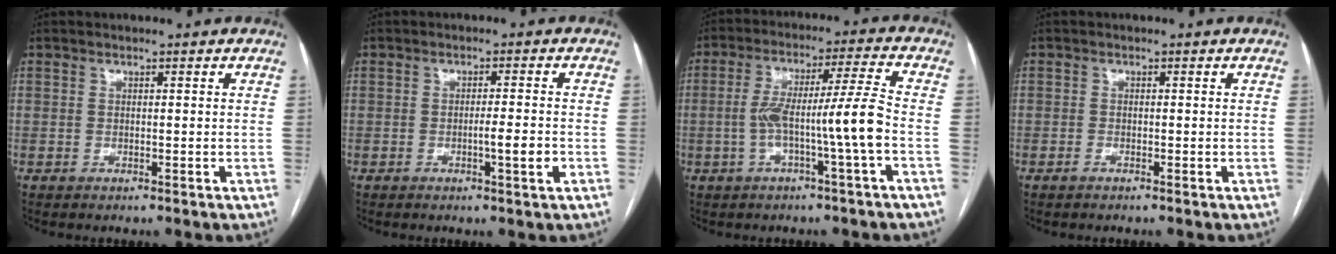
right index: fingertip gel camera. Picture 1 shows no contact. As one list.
[{"total": 3.3, "force": [-1.0, -0.2, 3.1], "torque": [-0.046, -0.003, -0.017]}, {"total": 10.1, "force": [-2.4, -0.9, 9.8], "torque": [-0.182, 0.021, -0.041]}, {"total": 0.6, "force": [-0.5, 0.3, 0.3], "torque": [-0.006, 0.000, -0.008]}]